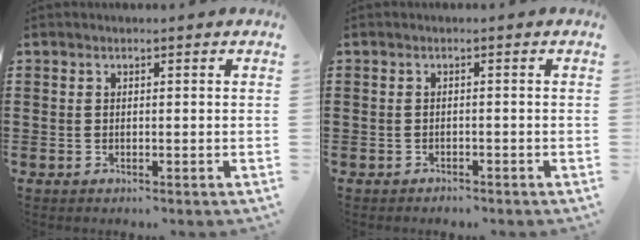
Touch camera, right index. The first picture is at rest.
{"total": 0.8, "force": [-0.8, 0.2, 0.0], "torque": [-0.003, 0.000, -0.018]}